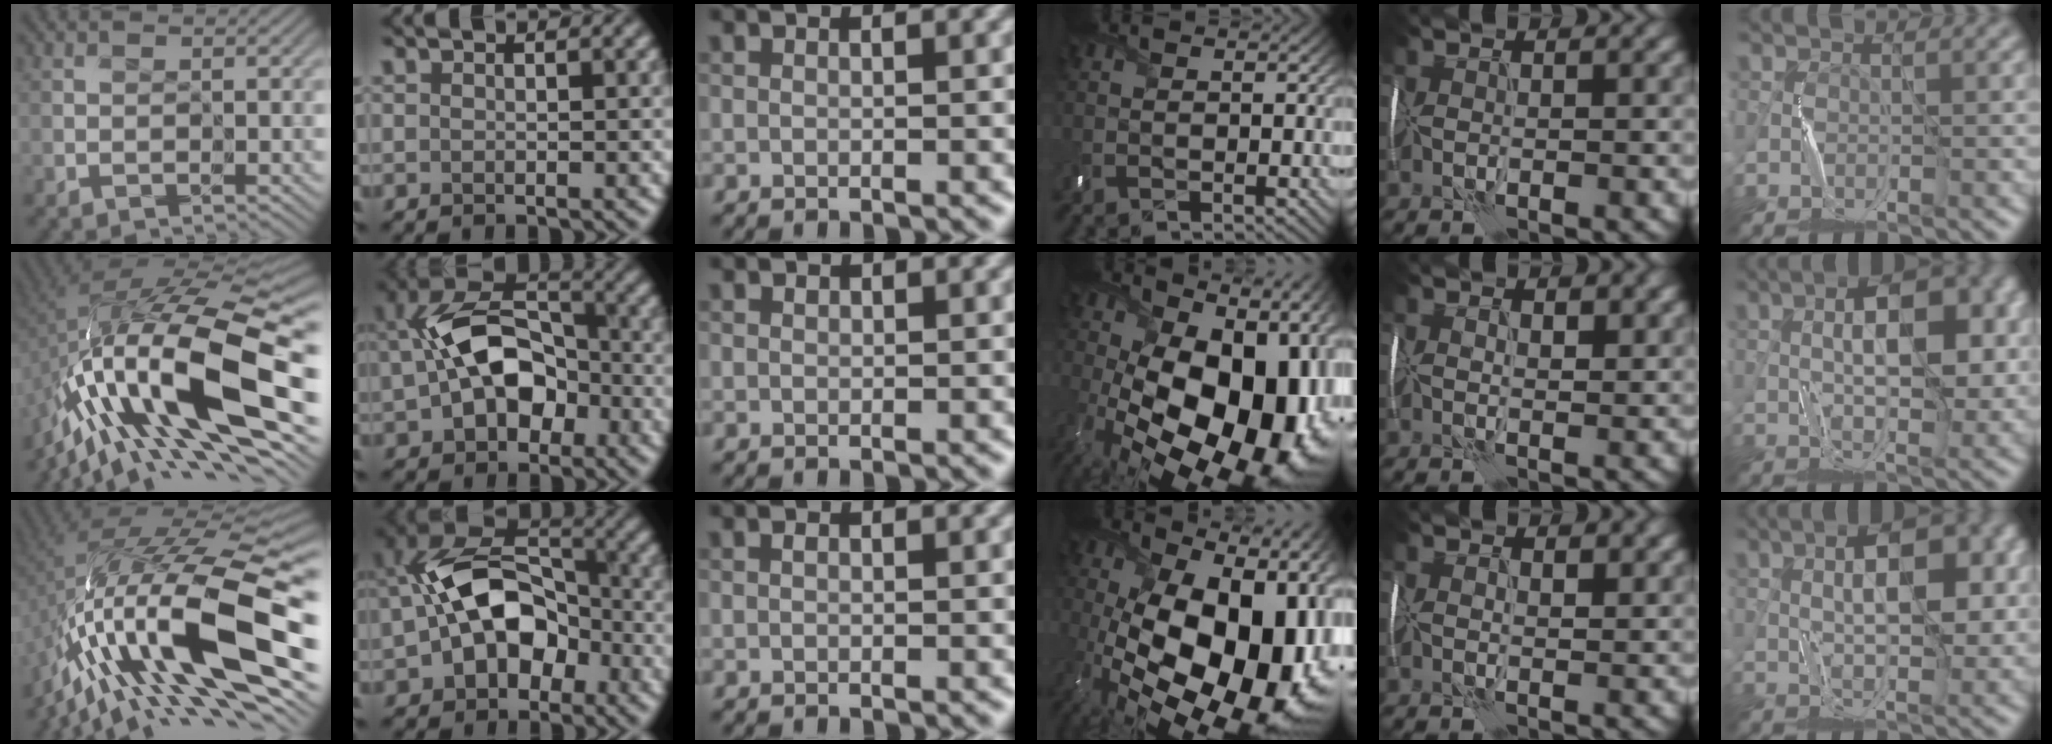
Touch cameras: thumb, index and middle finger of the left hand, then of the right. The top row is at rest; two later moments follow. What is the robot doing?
{"motion": "wrap", "object": "ribbon"}